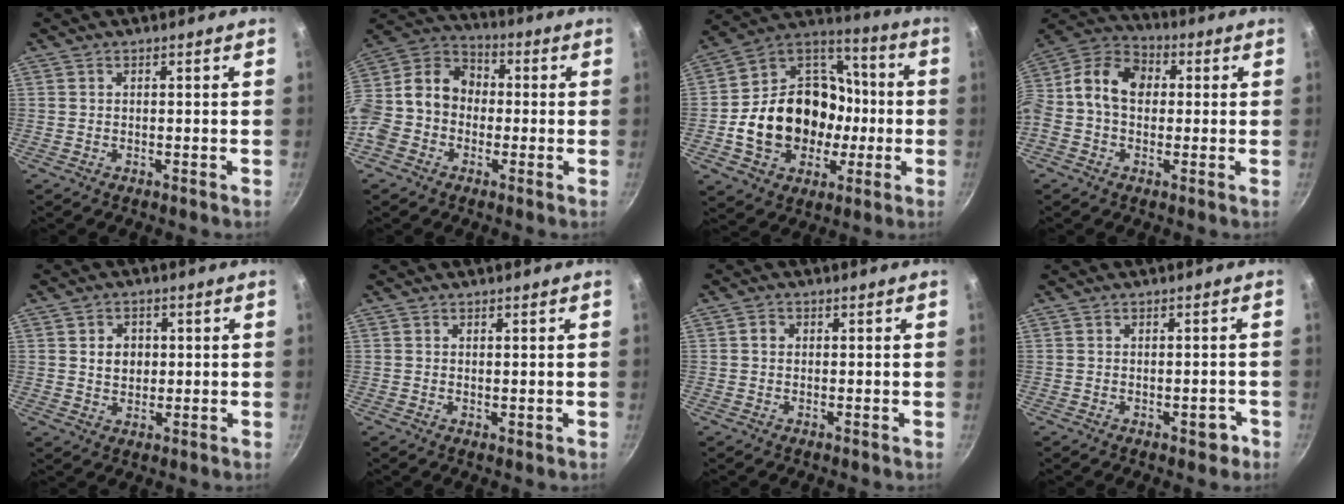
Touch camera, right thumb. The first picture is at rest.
{"total": 15.5, "force": [-2.0, 12.8, 8.4], "torque": [-0.131, 0.053, -0.058]}
{"total": 23.4, "force": [-3.3, 18.7, 13.6], "torque": [-0.205, 0.056, -0.044]}
{"total": 13.2, "force": [1.1, 10.1, 8.5], "torque": [-0.130, 0.033, -0.008]}
{"total": 4.9, "force": [0.8, 4.0, 2.8], "torque": [-0.025, 0.000, 0.015]}
{"total": 0.8, "force": [0.4, 0.4, 0.5], "torque": [-0.005, -0.009, 0.004]}
{"total": 1.7, "force": [0.3, 1.5, 0.9], "torque": [-0.012, 0.006, 0.003]}
{"total": 2.9, "force": [-1.3, 1.5, 2.0], "torque": [-0.007, 0.015, -0.013]}